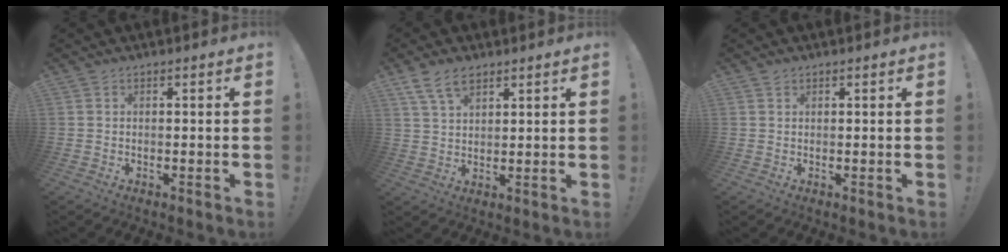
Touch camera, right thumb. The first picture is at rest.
{"total": 7.7, "force": [5.0, 4.1, 4.2], "torque": [-0.078, -0.011, 0.097]}
{"total": 1.0, "force": [0.8, 0.5, 0.1], "torque": [0.004, -0.003, 0.015]}